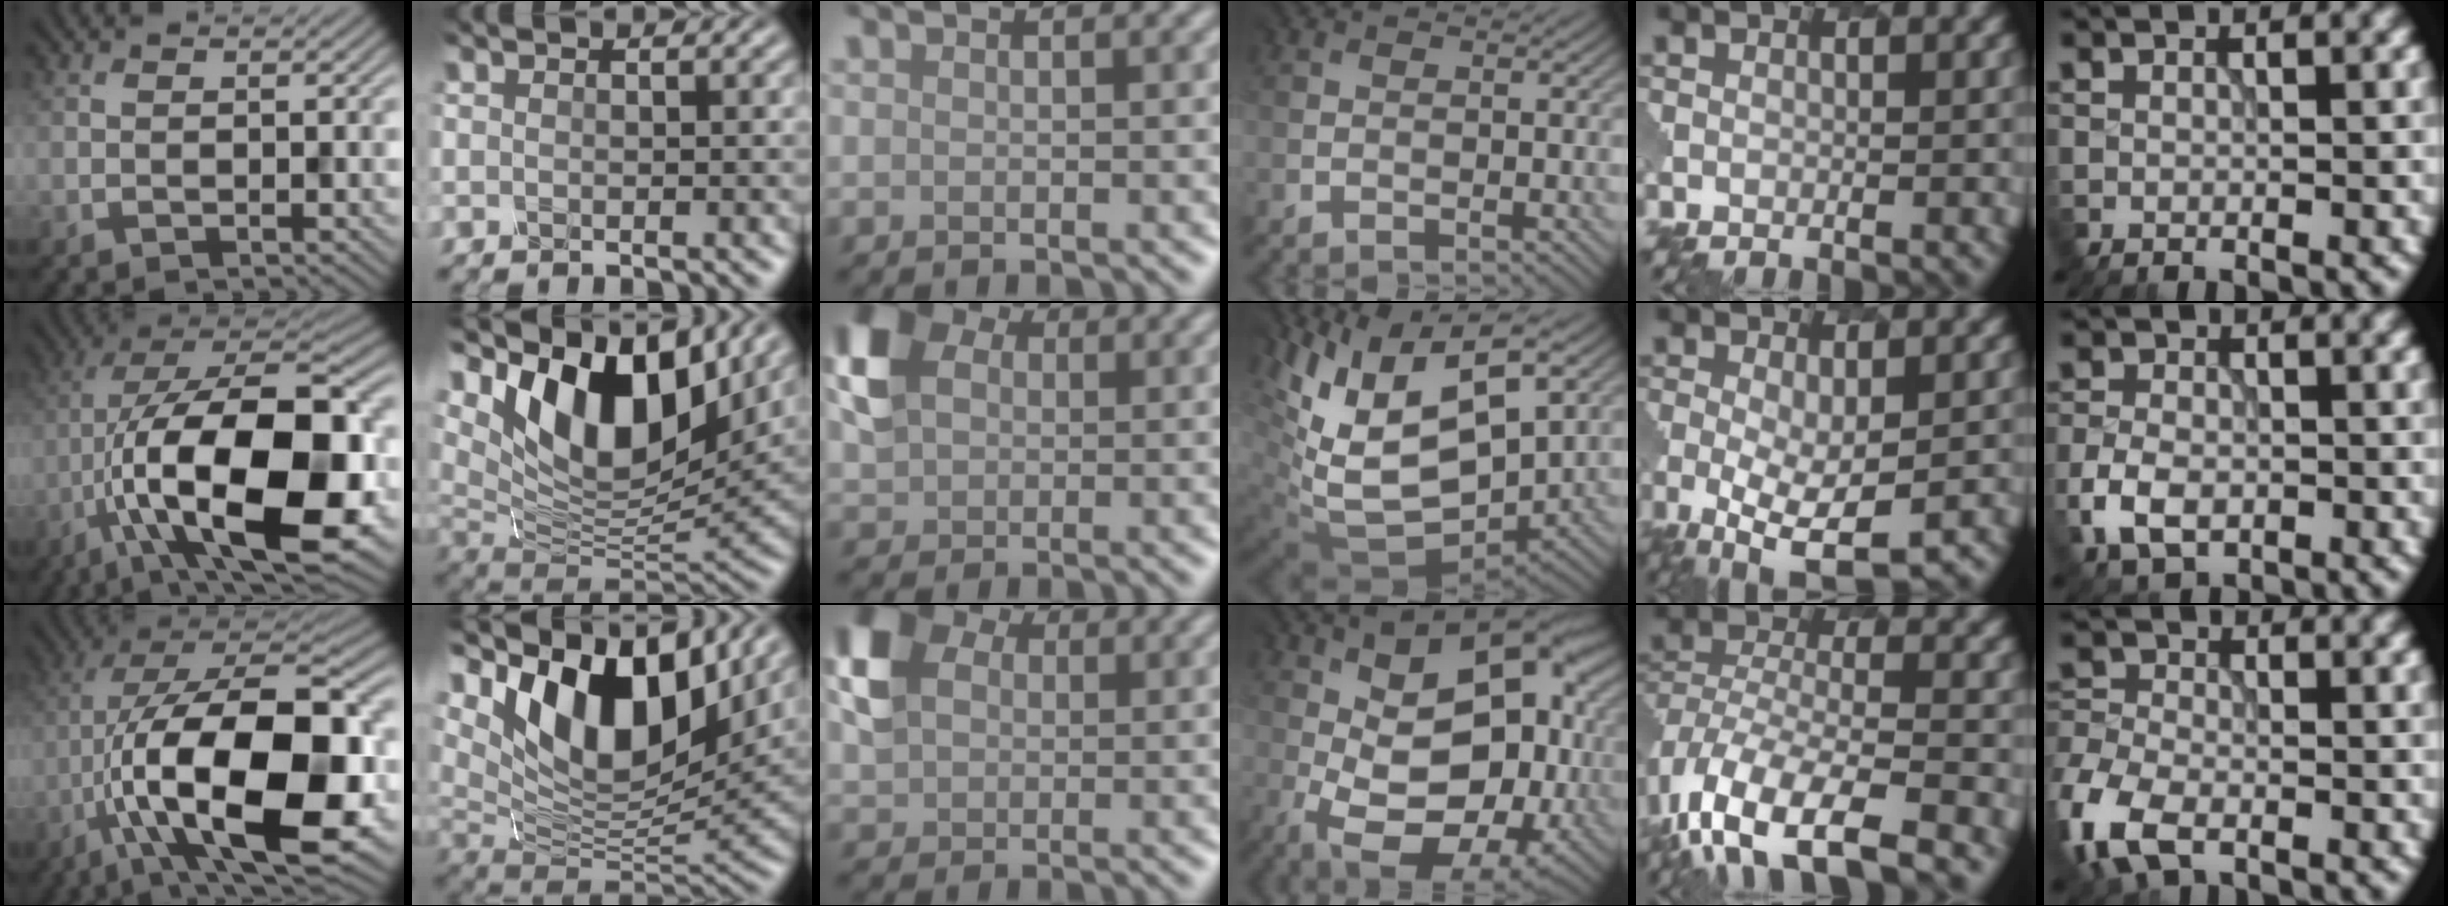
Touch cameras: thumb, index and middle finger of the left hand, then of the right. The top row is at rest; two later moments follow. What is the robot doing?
{"motion": "dispense", "object": "toothpaste"}